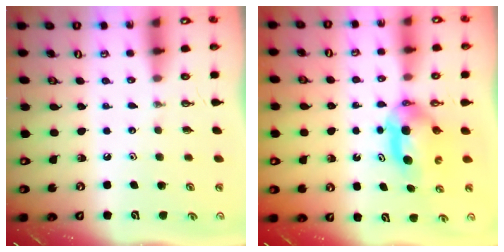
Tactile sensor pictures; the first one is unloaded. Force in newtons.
{"total": 6.5, "press": 5.8, "slide": 3.0}